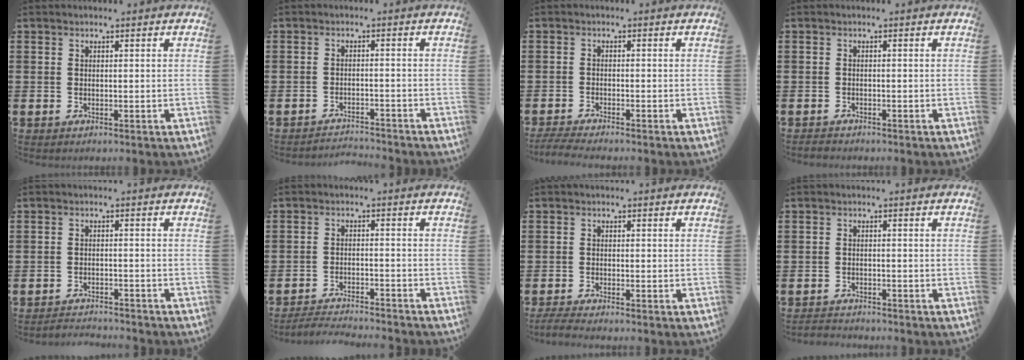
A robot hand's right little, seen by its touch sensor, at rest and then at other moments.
{"total": 2.1, "force": [-2.1, -0.1, -0.2], "torque": [-0.002, 0.004, -0.046]}
{"total": 1.8, "force": [-1.6, 0.0, 0.9], "torque": [-0.014, 0.003, -0.031]}
{"total": 0.7, "force": [-0.7, 0.2, 0.0], "torque": [-0.003, 0.000, -0.015]}
{"total": 2.0, "force": [-2.0, -0.1, -0.1], "torque": [-0.003, 0.003, -0.044]}
{"total": 2.8, "force": [-2.8, -0.1, 0.1], "torque": [-0.004, 0.002, -0.060]}
{"total": 1.5, "force": [-1.3, 0.0, 0.8], "torque": [-0.013, 0.002, -0.025]}
{"total": 1.5, "force": [-1.5, 0.1, -0.1], "torque": [-0.003, 0.002, -0.033]}